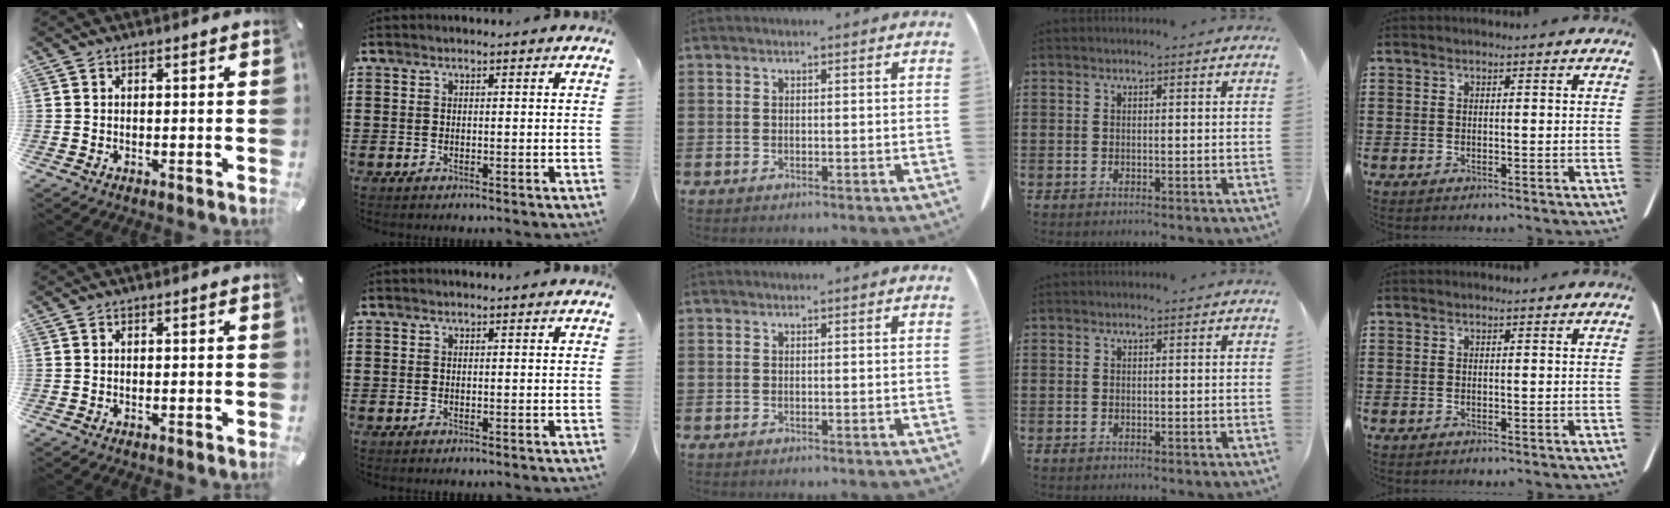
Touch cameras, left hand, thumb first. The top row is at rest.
{}